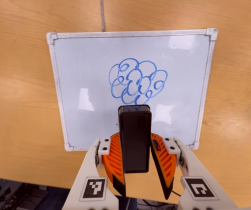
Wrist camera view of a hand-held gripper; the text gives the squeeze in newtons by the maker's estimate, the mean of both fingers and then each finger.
{"total": 5.6, "left": 5.6, "right": 5.6}